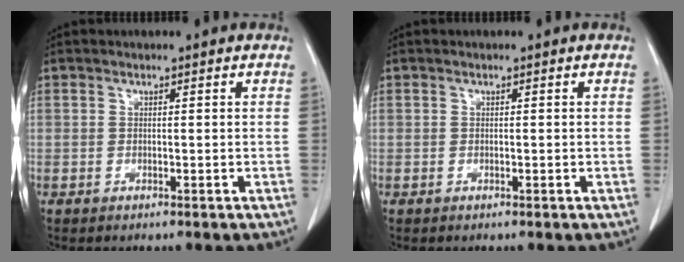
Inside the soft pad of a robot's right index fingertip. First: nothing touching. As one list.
[{"total": 0.0}]